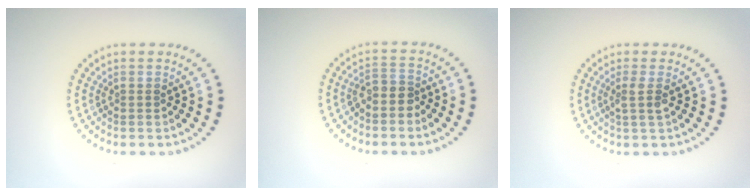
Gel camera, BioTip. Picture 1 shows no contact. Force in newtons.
{"total": 2.0, "press": 1.6, "slide": 1.2}
{"total": 1.4, "press": 1.0, "slide": 1.0}